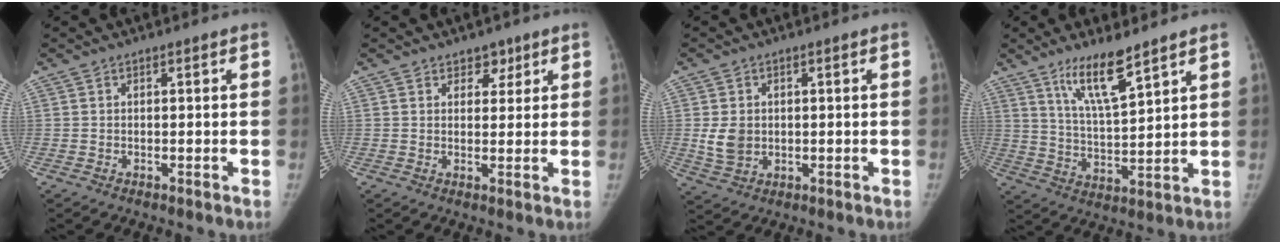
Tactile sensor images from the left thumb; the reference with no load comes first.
{"total": 3.1, "force": [2.0, 2.1, 0.9], "torque": [0.013, -0.011, 0.028]}
{"total": 5.2, "force": [0.3, 4.1, 3.1], "torque": [-0.049, -0.006, 0.015]}
{"total": 10.2, "force": [7.1, 1.9, 7.1], "torque": [-0.124, -0.052, 0.140]}